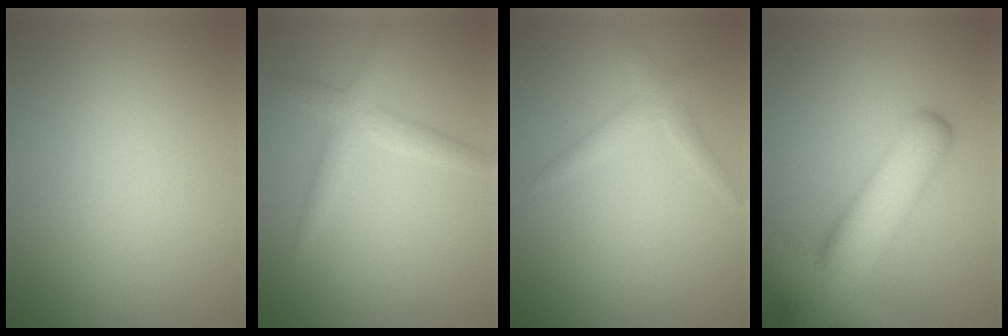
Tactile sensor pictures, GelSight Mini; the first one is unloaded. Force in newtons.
{"total": 2.6, "press": 2.6, "slide": 0.0}
{"total": 1.7, "press": 1.7, "slide": 0.0}
{"total": 10.5, "press": 10.5, "slide": 0.7}